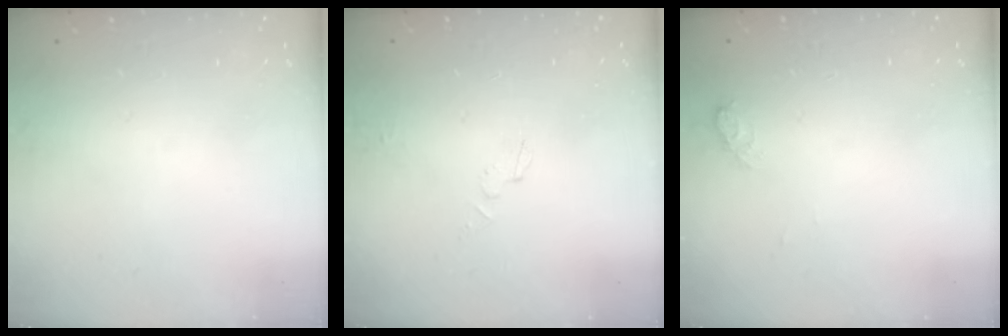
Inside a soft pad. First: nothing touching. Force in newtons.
{"total": 2.8, "press": 2.8, "slide": 0.2}
{"total": 5.7, "press": 5.4, "slide": 1.9}